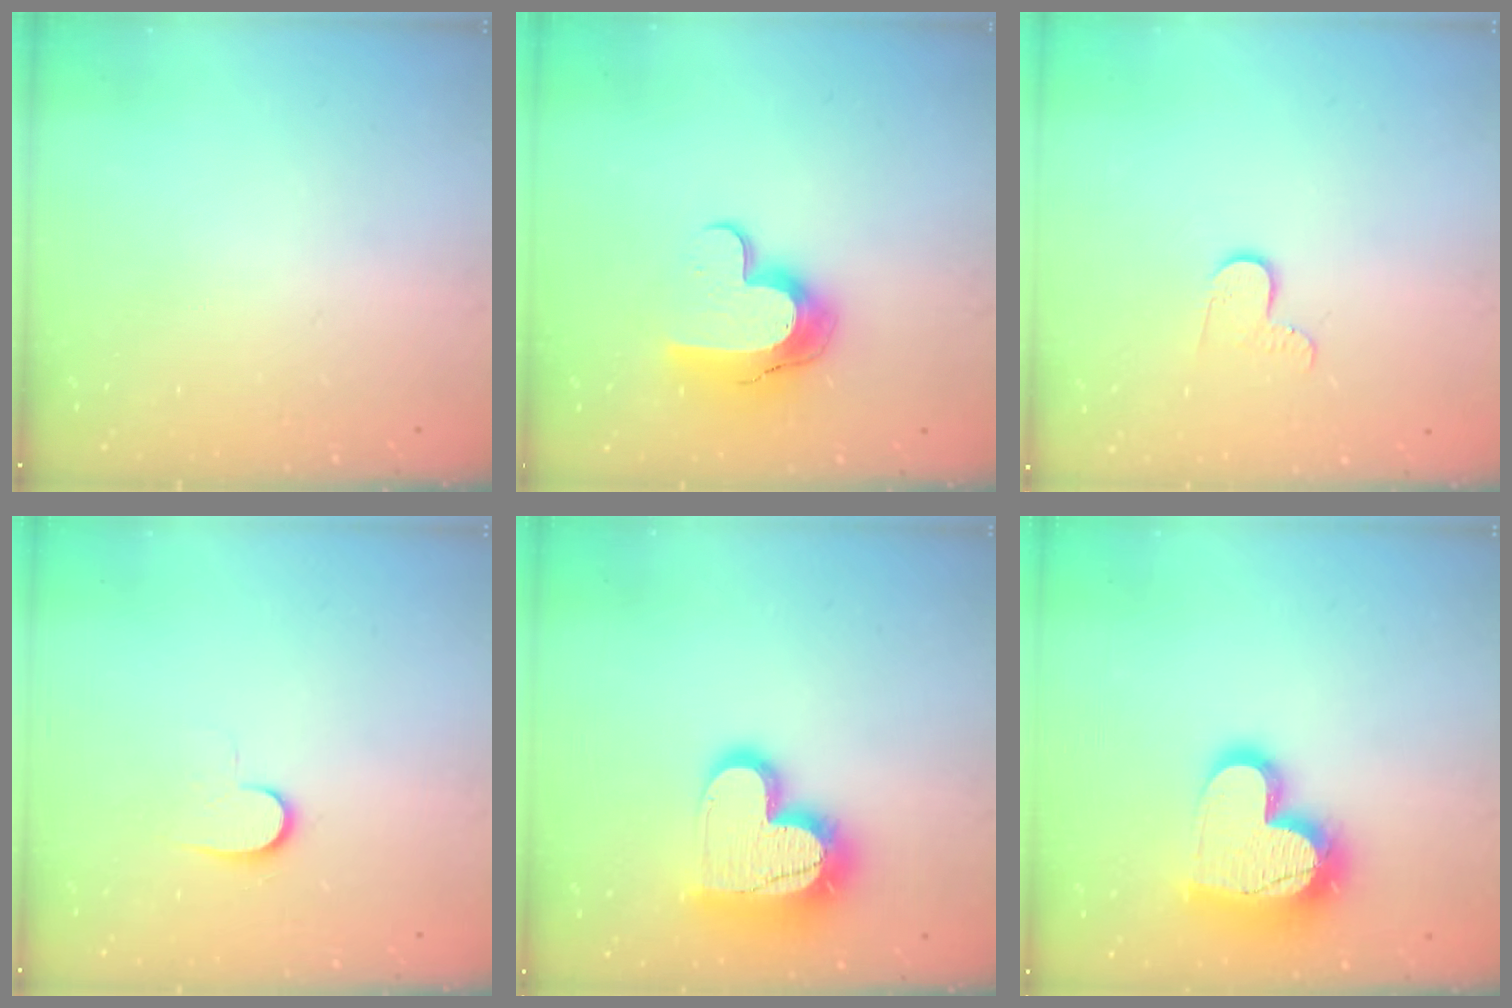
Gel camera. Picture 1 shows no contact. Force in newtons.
{"total": 11.9, "press": 11.9, "slide": 0.6}
{"total": 6.4, "press": 6.4, "slide": 0.5}
{"total": 6.4, "press": 6.3, "slide": 0.7}
{"total": 18.1, "press": 18.1, "slide": 1.4}
{"total": 18.5, "press": 18.4, "slide": 1.6}